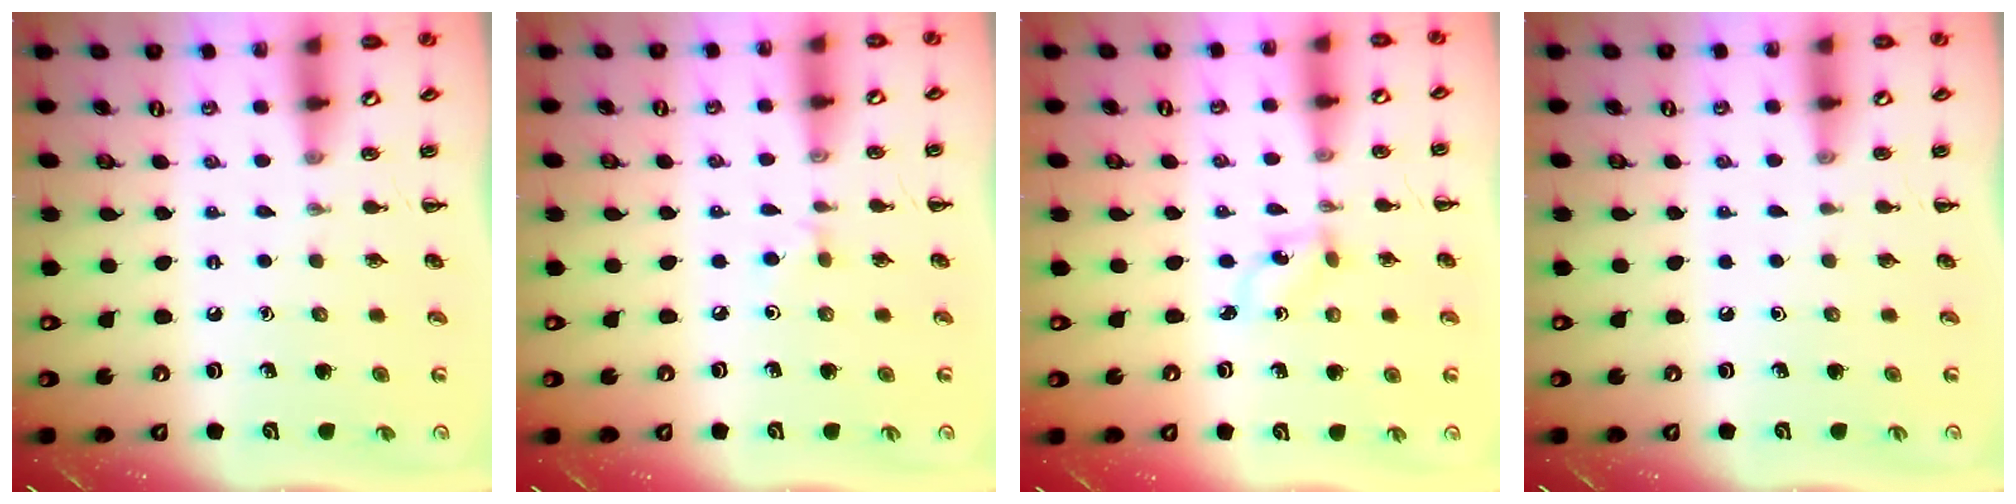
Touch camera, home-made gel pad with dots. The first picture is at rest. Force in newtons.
{"total": 3.6, "press": 3.4, "slide": 1.3}
{"total": 1.4, "press": 1.2, "slide": 0.6}
{"total": 0.0}